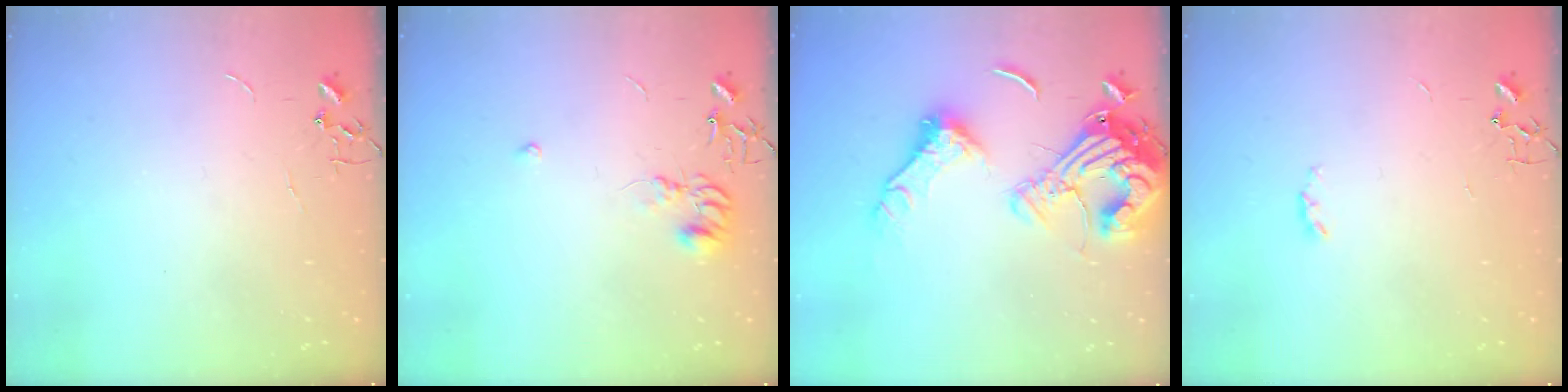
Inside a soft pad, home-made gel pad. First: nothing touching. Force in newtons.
{"total": 7.6, "press": 7.6, "slide": 0.8}
{"total": 18.8, "press": 18.7, "slide": 2.1}
{"total": 2.9, "press": 2.9, "slide": 0.5}